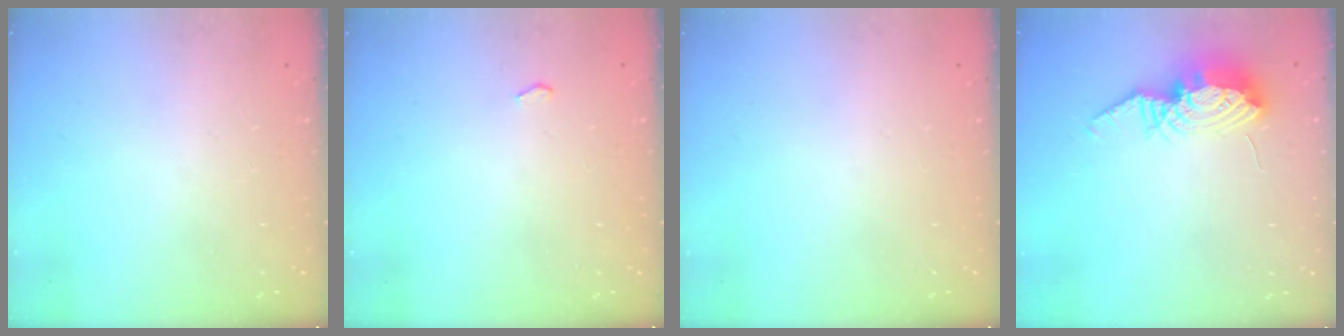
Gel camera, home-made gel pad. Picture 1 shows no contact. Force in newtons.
{"total": 2.6, "press": 2.0, "slide": 1.7}
{"total": 0.0}
{"total": 11.9, "press": 11.8, "slide": 1.1}